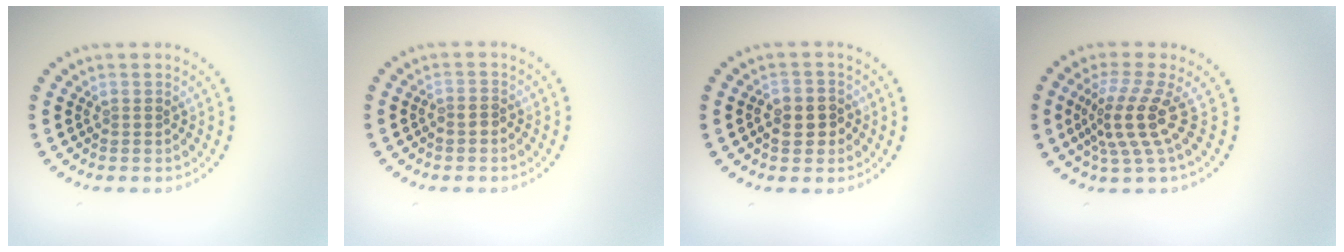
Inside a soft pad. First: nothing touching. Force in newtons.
{"total": 0.9, "press": 0.7, "slide": 0.6}
{"total": 2.8, "press": 2.8, "slide": 0.6}
{"total": 4.1, "press": 2.8, "slide": 3.1}